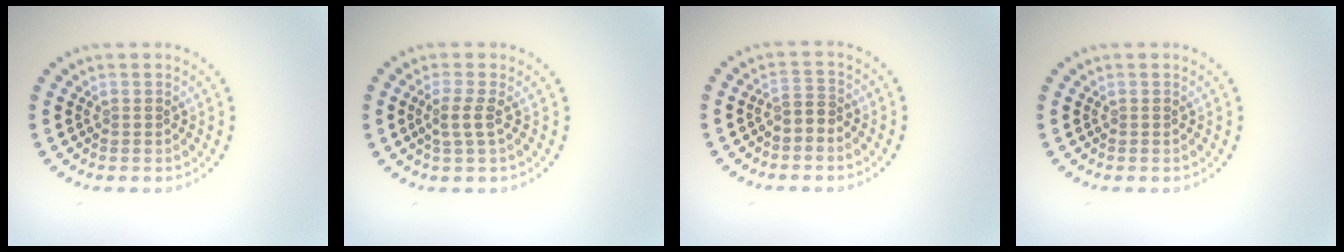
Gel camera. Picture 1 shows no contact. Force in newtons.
{"total": 1.8, "press": 1.4, "slide": 1.1}
{"total": 1.6, "press": 1.3, "slide": 0.9}
{"total": 0.0}